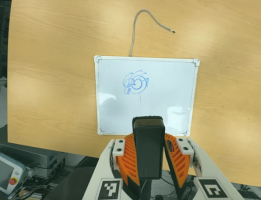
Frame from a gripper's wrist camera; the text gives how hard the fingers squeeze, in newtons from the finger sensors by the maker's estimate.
{"total": 8.7, "left": 7.7, "right": 9.8}